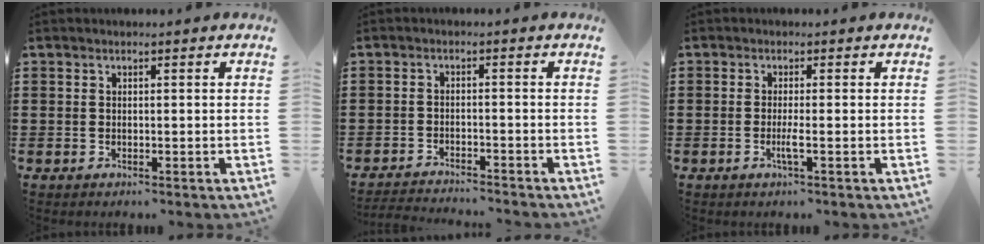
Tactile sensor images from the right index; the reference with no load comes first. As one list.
[{"total": 2.6, "force": [-2.6, -0.1, 0.0], "torque": [-0.003, 0.000, -0.055]}, {"total": 2.1, "force": [-0.7, -0.2, 1.9], "torque": [-0.039, -0.008, -0.016]}]